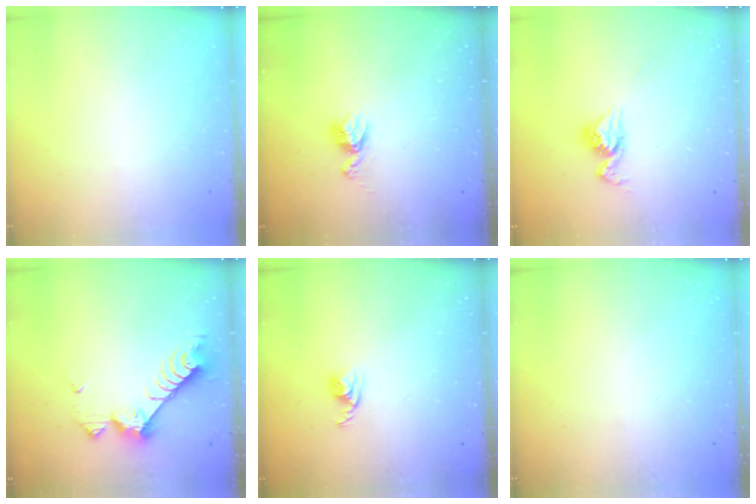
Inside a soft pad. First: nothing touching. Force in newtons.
{"total": 5.0, "press": 4.9, "slide": 0.6}
{"total": 11.1, "press": 11.0, "slide": 0.9}
{"total": 8.4, "press": 8.3, "slide": 0.7}
{"total": 3.9, "press": 3.9, "slide": 0.2}
{"total": 0.0}